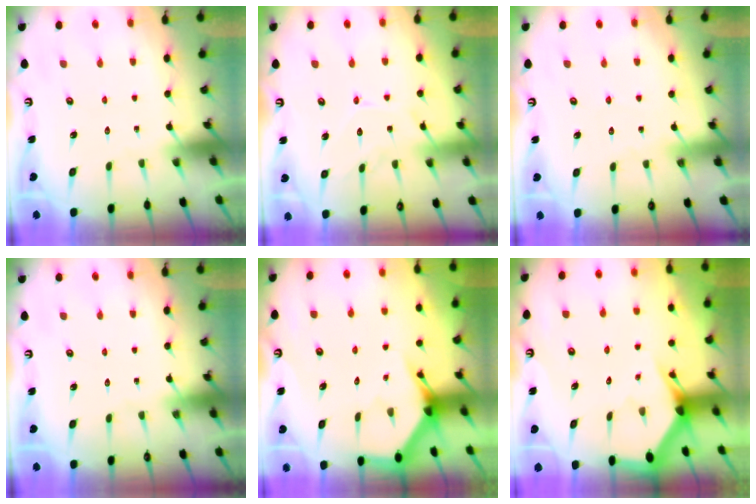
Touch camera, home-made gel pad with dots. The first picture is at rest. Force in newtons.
{"total": 10.2, "press": 10.2, "slide": 0.8}
{"total": 2.9, "press": 2.9, "slide": 0.4}
{"total": 0.0}
{"total": 4.0, "press": 4.0, "slide": 0.2}
{"total": 2.6, "press": 2.6, "slide": 0.0}